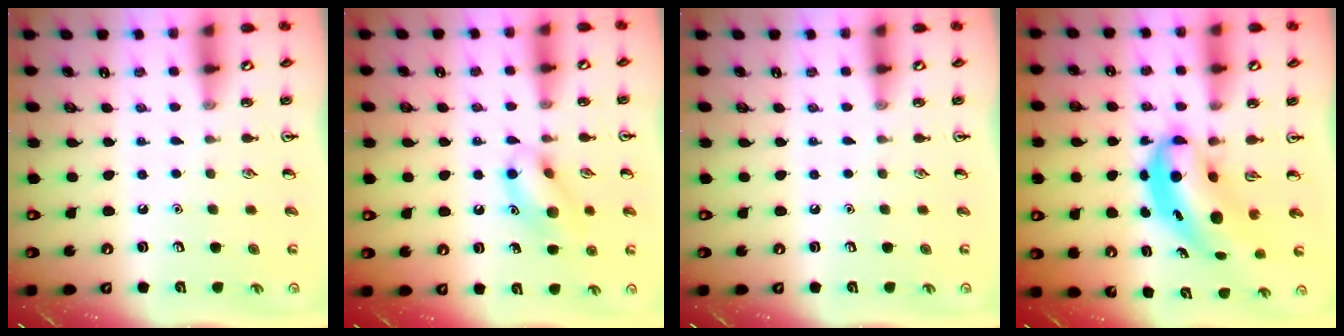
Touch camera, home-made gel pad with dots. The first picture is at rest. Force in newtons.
{"total": 11.6, "press": 11.6, "slide": 0.6}
{"total": 0.0}
{"total": 6.9, "press": 6.6, "slide": 1.8}